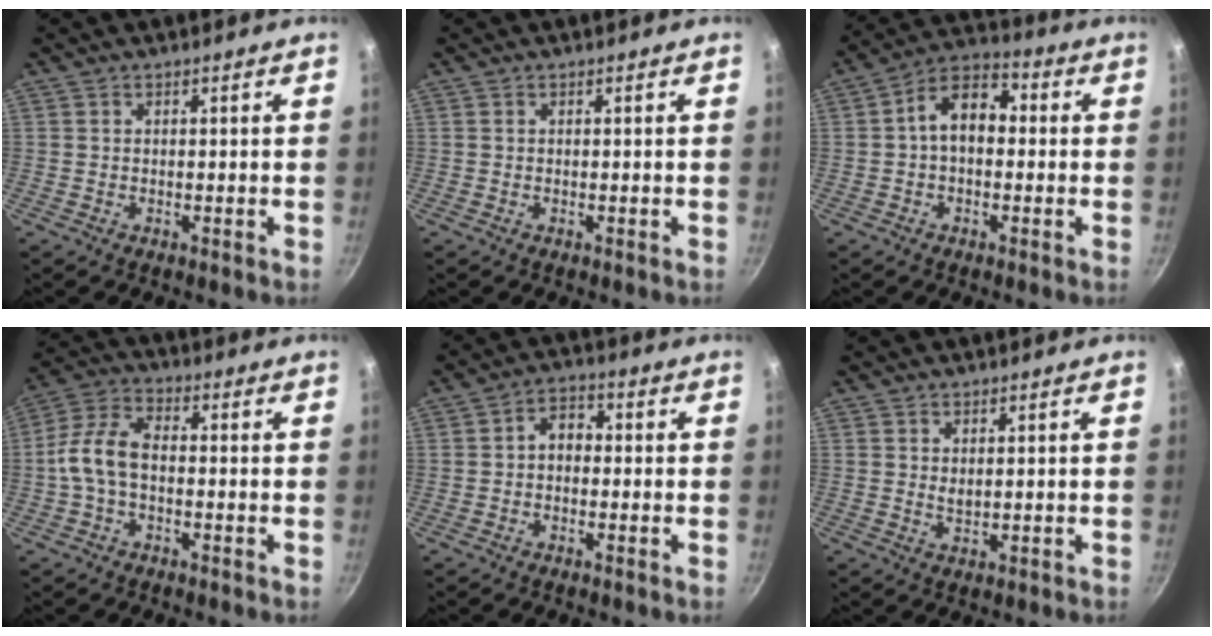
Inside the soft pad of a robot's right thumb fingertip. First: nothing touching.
{"total": 0.0}
{"total": 9.6, "force": [0.4, 6.1, 7.3], "torque": [-0.105, 0.033, -0.007]}
{"total": 8.7, "force": [-1.0, 5.0, 7.0], "torque": [-0.144, 0.031, -0.027]}
{"total": 4.4, "force": [-0.3, 3.2, 2.9], "torque": [-0.029, 0.019, -0.017]}
{"total": 1.5, "force": [0.5, 0.7, 1.2], "torque": [-0.019, -0.007, 0.011]}